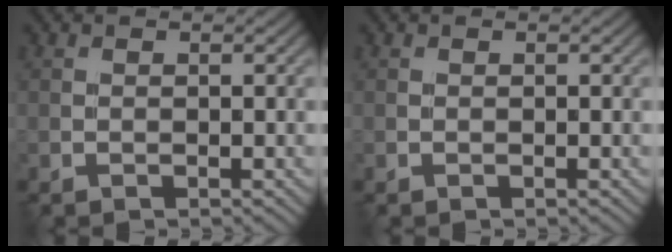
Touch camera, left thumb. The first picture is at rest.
{"total": 0.0}